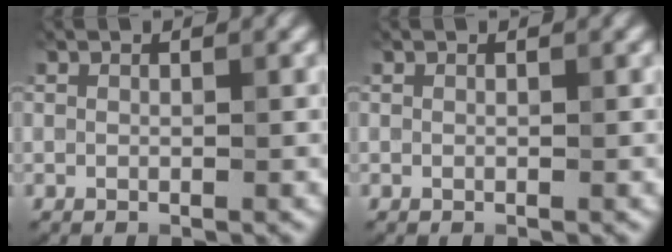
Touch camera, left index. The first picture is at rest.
{"total": 0.0}